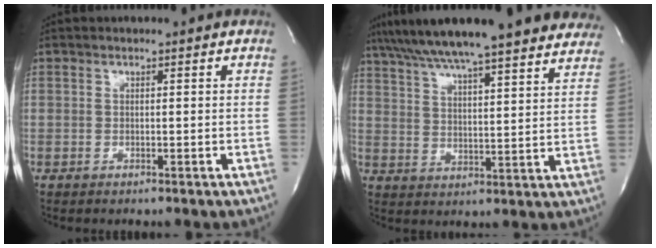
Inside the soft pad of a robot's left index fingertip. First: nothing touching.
{"total": 26.8, "force": [22.9, 3.1, 13.5], "torque": [-0.220, 0.005, 0.304]}